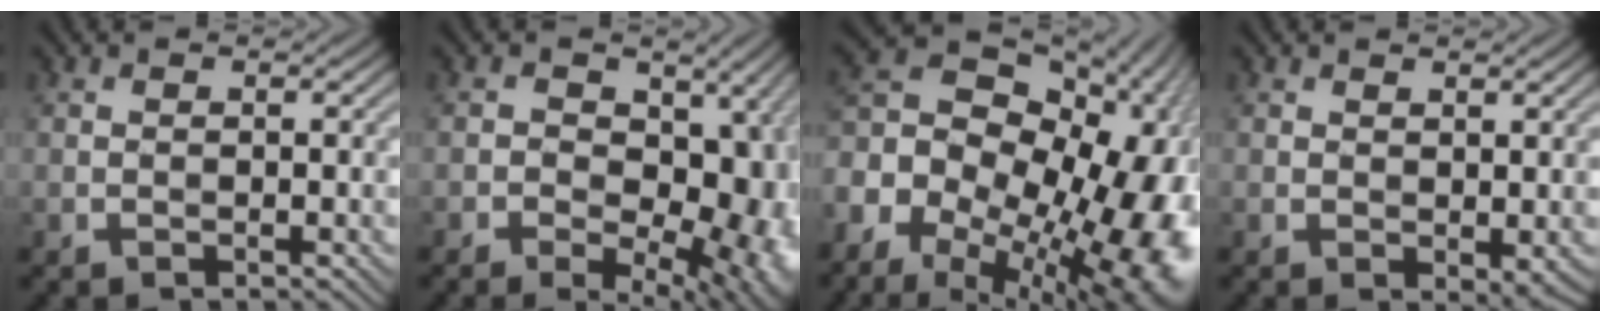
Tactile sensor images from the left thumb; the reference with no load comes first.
{"total": 16.3, "force": [-4.2, 10.5, 11.8], "torque": [-0.120, 0.001, -0.029]}
{"total": 23.2, "force": [-9.2, 15.4, 14.7], "torque": [-0.261, -0.024, -0.121]}
{"total": 1.3, "force": [0.5, 0.5, 1.0], "torque": [-0.019, -0.004, 0.014]}